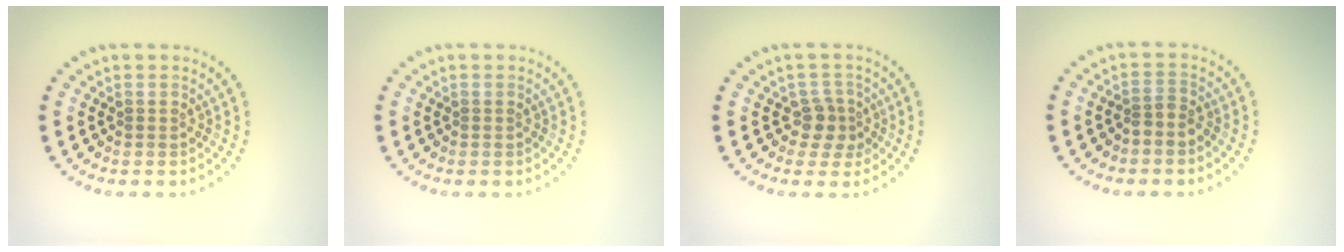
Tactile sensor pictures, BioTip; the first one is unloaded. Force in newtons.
{"total": 0.0}
{"total": 2.3, "press": 1.8, "slide": 1.3}
{"total": 1.5, "press": 1.1, "slide": 0.9}